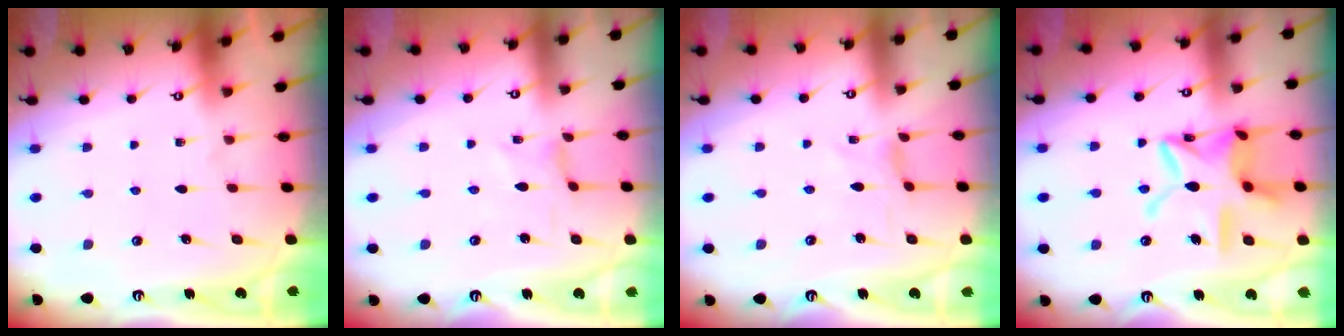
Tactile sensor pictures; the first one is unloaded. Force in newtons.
{"total": 0.0}
{"total": 0.0}
{"total": 16.8, "press": 16.8, "slide": 1.4}